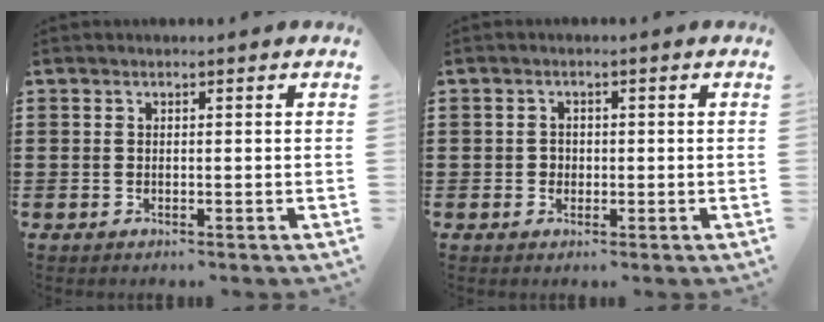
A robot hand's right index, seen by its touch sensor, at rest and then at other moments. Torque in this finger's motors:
{"motor_torque": [0.46, 0.41, 0.10, 0.02]}